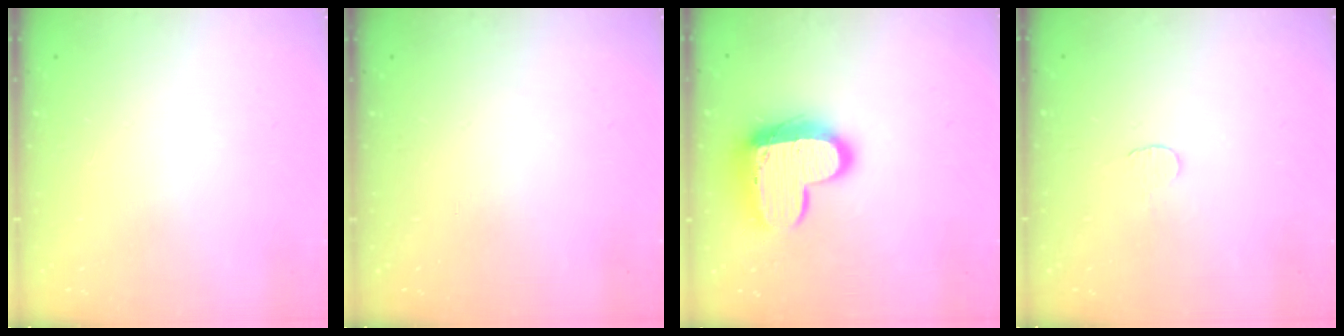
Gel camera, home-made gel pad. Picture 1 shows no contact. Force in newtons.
{"total": 0.0}
{"total": 14.4, "press": 14.4, "slide": 1.1}
{"total": 3.2, "press": 3.1, "slide": 0.3}